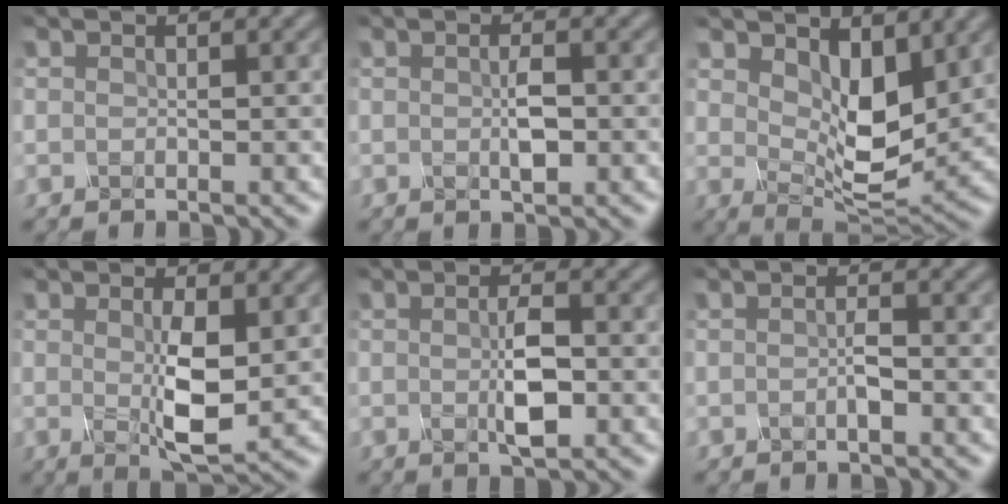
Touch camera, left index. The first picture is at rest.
{"total": 1.2, "force": [-0.1, 0.0, 1.2], "torque": [-0.036, 0.000, 0.005]}
{"total": 5.3, "force": [2.1, 2.6, 4.1], "torque": [-0.084, -0.013, 0.048]}
{"total": 3.8, "force": [0.1, 0.7, 3.7], "torque": [-0.088, -0.008, 0.012]}
{"total": 2.6, "force": [-0.2, 0.4, 2.5], "torque": [-0.061, -0.003, 0.003]}
{"total": 0.7, "force": [-0.4, -0.3, 0.6], "torque": [-0.023, 0.002, -0.001]}